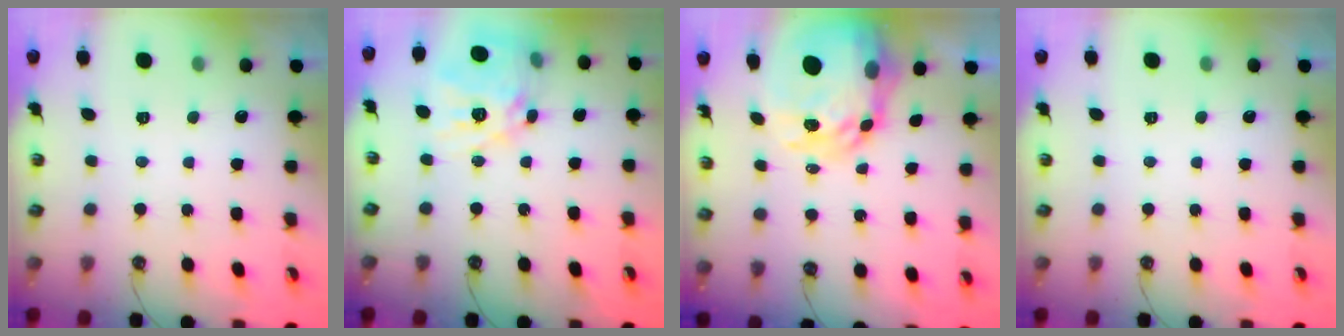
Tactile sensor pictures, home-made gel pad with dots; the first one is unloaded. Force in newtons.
{"total": 15.8, "press": 15.7, "slide": 1.6}
{"total": 11.8, "press": 11.7, "slide": 1.0}
{"total": 0.0}